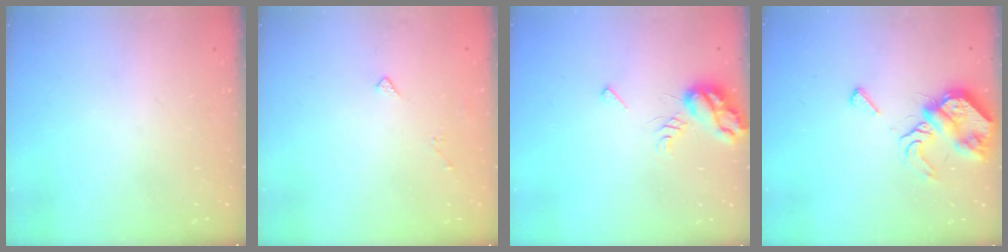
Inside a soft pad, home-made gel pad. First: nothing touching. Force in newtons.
{"total": 3.4, "press": 3.4, "slide": 0.6}
{"total": 8.1, "press": 8.0, "slide": 1.0}
{"total": 8.3, "press": 8.3, "slide": 0.4}